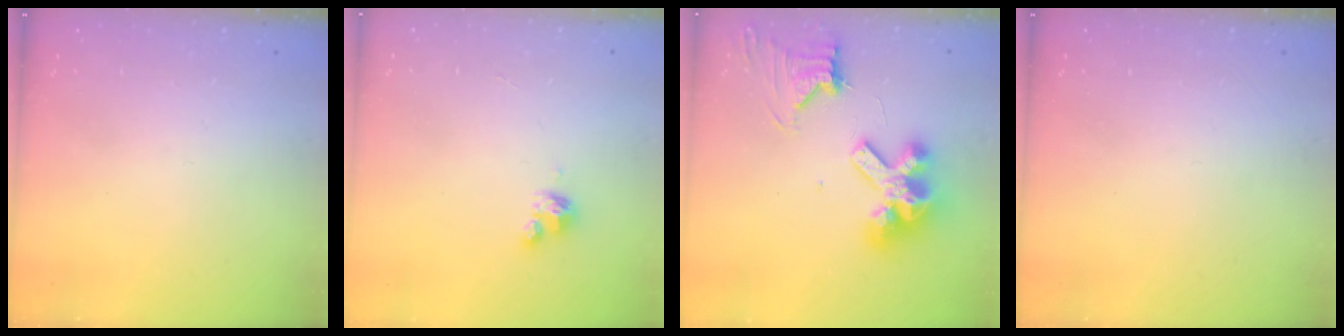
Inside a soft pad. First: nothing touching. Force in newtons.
{"total": 3.3, "press": 3.3, "slide": 0.3}
{"total": 13.6, "press": 13.5, "slide": 1.6}
{"total": 0.0}